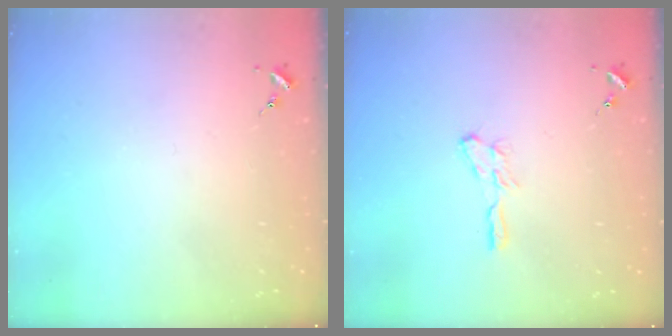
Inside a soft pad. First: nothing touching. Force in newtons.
{"total": 5.6, "press": 5.6, "slide": 0.7}